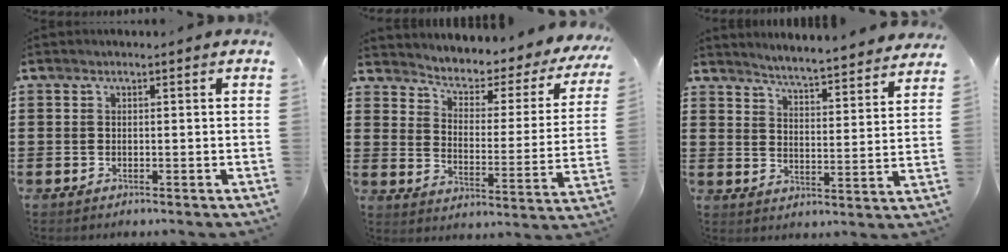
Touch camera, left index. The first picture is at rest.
{"total": 2.9, "force": [2.1, 1.4, 1.5], "torque": [-0.046, -0.020, 0.024]}
{"total": 4.0, "force": [3.9, -0.9, 0.2], "torque": [-0.027, -0.039, 0.061]}